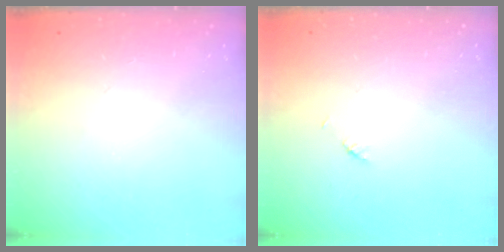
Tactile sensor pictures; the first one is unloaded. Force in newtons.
{"total": 2.1, "press": 2.1, "slide": 0.3}